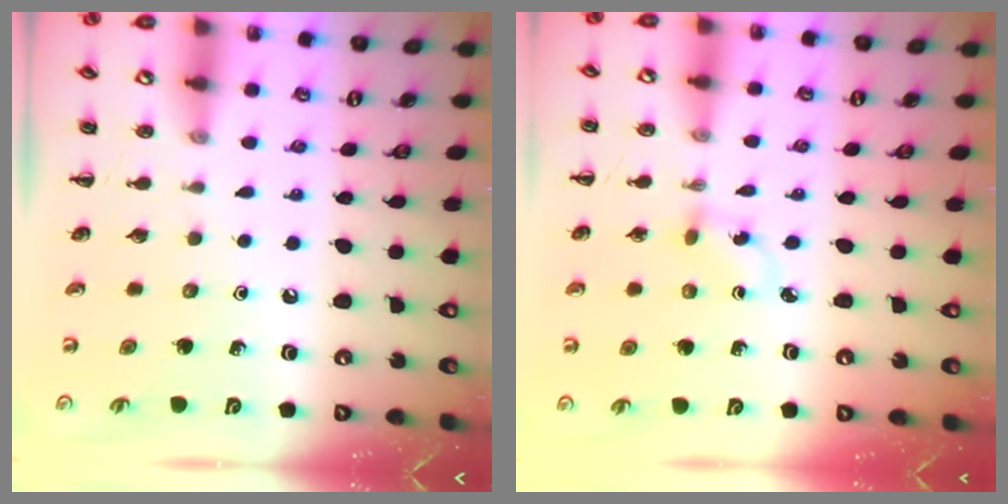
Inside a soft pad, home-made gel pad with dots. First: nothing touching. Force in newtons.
{"total": 1.8, "press": 1.7, "slide": 0.8}